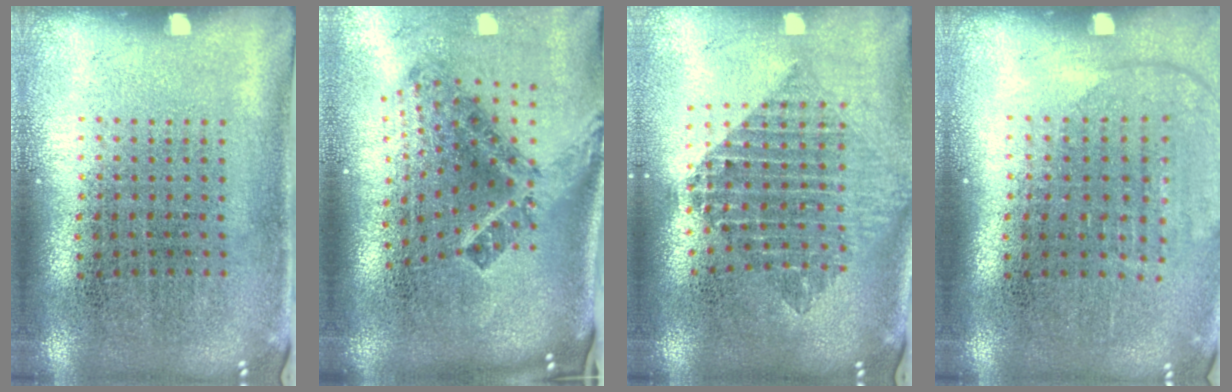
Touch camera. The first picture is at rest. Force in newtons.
{"total": 2.5, "press": 1.5, "slide": 2.0}
{"total": 2.1, "press": 1.6, "slide": 1.3}
{"total": 1.3, "press": 1.1, "slide": 0.8}